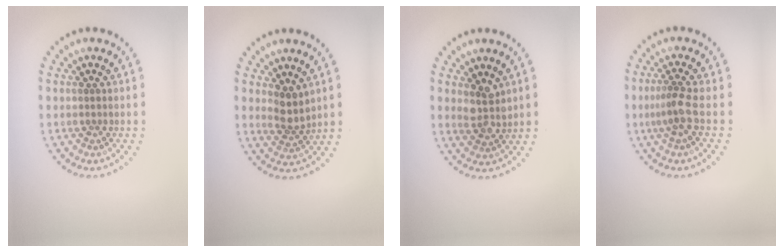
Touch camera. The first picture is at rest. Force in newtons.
{"total": 2.3, "press": 1.7, "slide": 1.5}
{"total": 2.5, "press": 2.2, "slide": 1.2}
{"total": 2.4, "press": 1.7, "slide": 1.6}